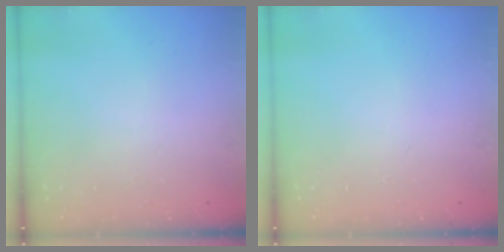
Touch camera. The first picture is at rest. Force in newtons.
{"total": 0.0}